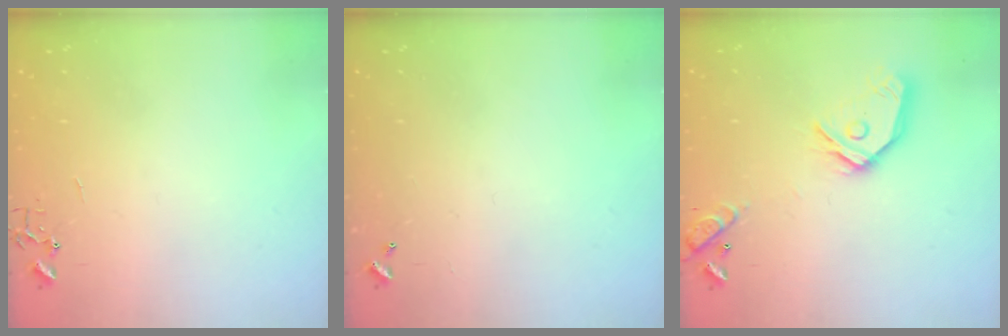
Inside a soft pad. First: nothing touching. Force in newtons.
{"total": 0.0}
{"total": 15.7, "press": 15.5, "slide": 2.4}